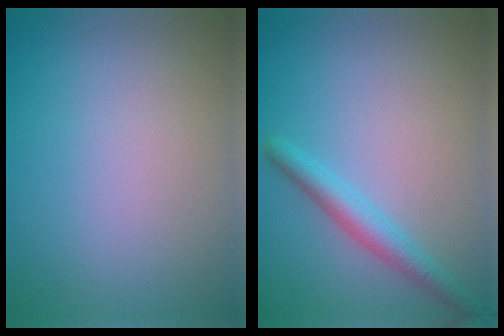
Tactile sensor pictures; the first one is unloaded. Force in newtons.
{"total": 2.8, "press": 2.8, "slide": 0.1}